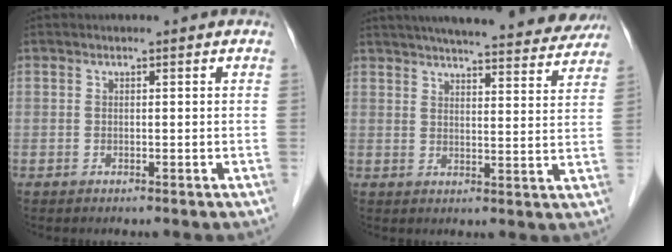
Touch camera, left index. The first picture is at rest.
{"total": 25.5, "force": [22.9, 4.0, 10.5], "torque": [-0.161, -0.005, 0.285]}